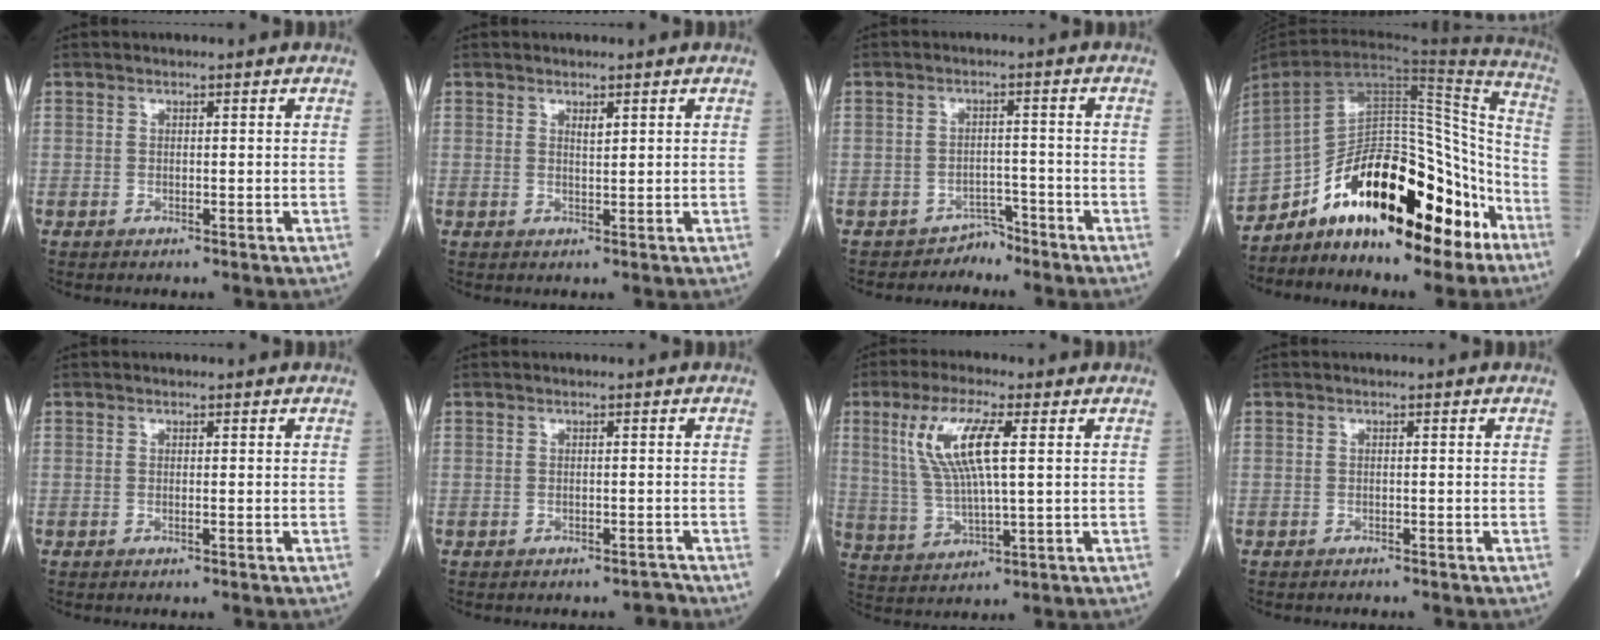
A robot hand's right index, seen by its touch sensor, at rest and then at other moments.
{"total": 1.1, "force": [0.8, 0.0, 0.8], "torque": [-0.017, -0.003, 0.014]}
{"total": 2.4, "force": [-2.2, 0.7, -0.8], "torque": [0.020, 0.003, -0.033]}
{"total": 20.9, "force": [-13.8, 7.5, 13.8], "torque": [-0.201, 0.042, -0.224]}
{"total": 0.0}
{"total": 1.1, "force": [-1.1, 0.3, 0.1], "torque": [0.006, 0.001, -0.015]}
{"total": 10.2, "force": [3.0, 1.6, 9.6], "torque": [-0.208, 0.009, 0.061]}
{"total": 1.0, "force": [-0.9, 0.2, 0.3], "torque": [-0.009, -0.001, -0.012]}